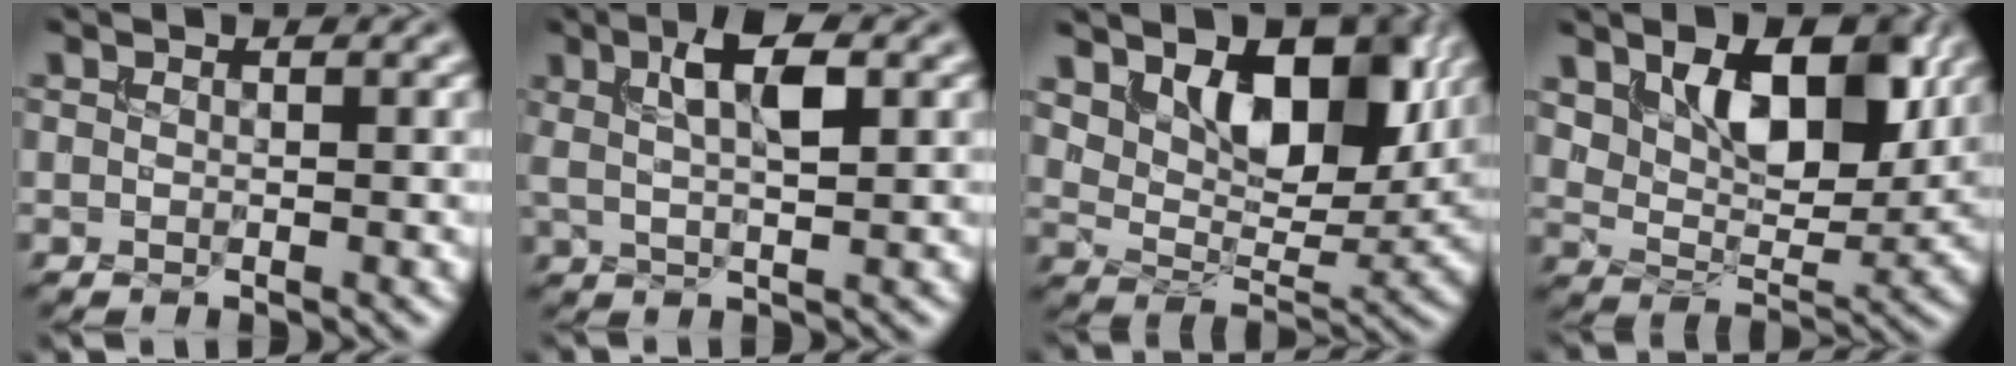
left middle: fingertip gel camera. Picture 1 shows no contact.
{"total": 4.3, "force": [1.3, 1.3, 3.9], "torque": [-0.069, 0.007, 0.025]}
{"total": 8.8, "force": [3.8, 5.1, 6.2], "torque": [-0.100, -0.014, 0.061]}
{"total": 8.7, "force": [3.5, 4.8, 6.3], "torque": [-0.106, -0.009, 0.057]}